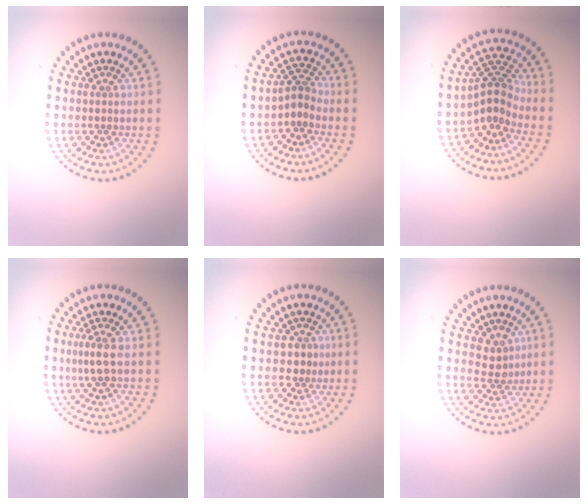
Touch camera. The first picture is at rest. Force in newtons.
{"total": 1.9, "press": 1.2, "slide": 1.4}
{"total": 2.9, "press": 2.1, "slide": 2.0}
{"total": 1.5, "press": 1.2, "slide": 0.9}
{"total": 1.6, "press": 1.2, "slide": 1.0}
{"total": 1.9, "press": 1.4, "slide": 1.3}